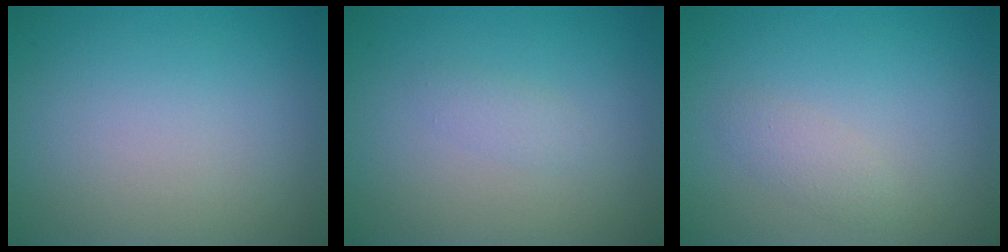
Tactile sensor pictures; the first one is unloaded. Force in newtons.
{"total": 1.0, "press": 1.0, "slide": 0.1}
{"total": 1.3, "press": 1.3, "slide": 0.0}